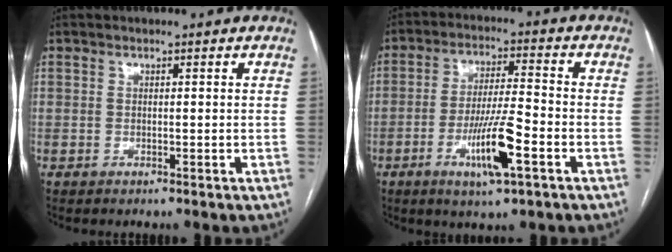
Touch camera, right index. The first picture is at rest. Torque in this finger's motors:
{"motor_torque": [1.84, -0.30, 1.05, 0.21]}